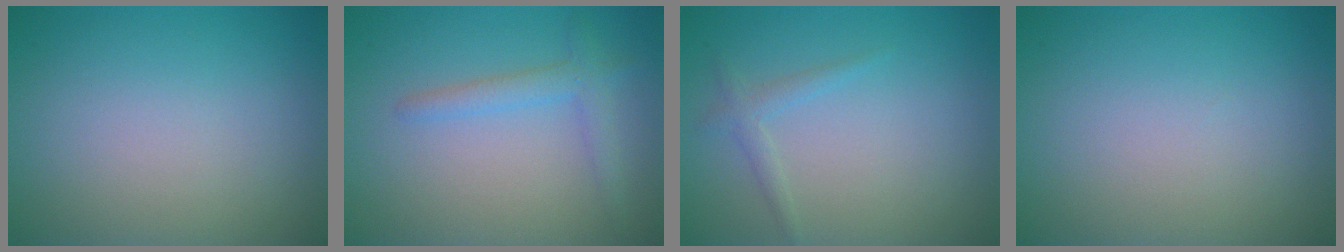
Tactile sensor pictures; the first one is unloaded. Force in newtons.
{"total": 2.2, "press": 2.2, "slide": 0.1}
{"total": 1.2, "press": 1.2, "slide": 0.0}
{"total": 0.0}